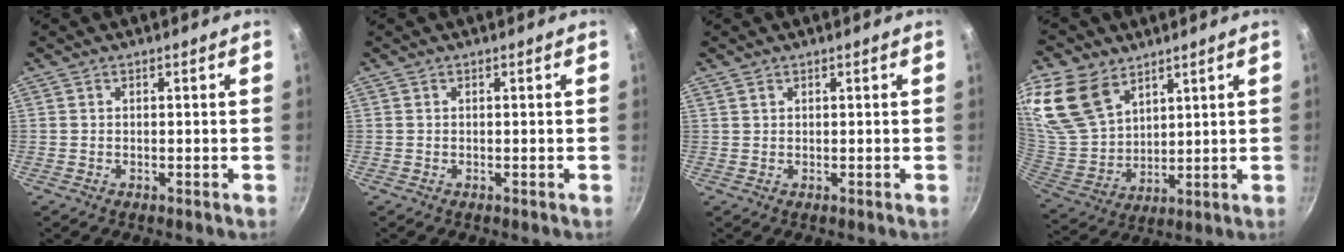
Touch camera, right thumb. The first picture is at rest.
{"total": 0.0}
{"total": 0.8, "force": [0.5, 0.5, 0.3], "torque": [-0.004, 0.000, 0.010]}
{"total": 16.6, "force": [9.8, 10.5, 8.3], "torque": [-0.163, -0.034, 0.207]}